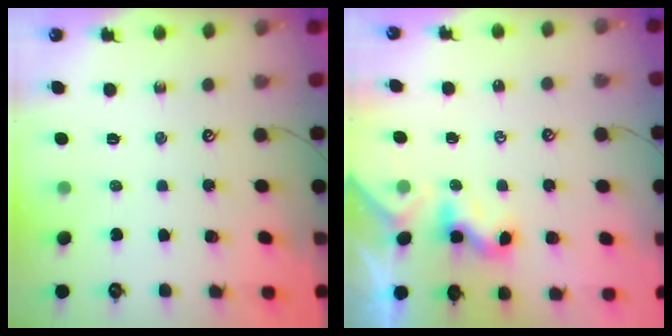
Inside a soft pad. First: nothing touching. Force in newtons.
{"total": 2.3, "press": 2.3, "slide": 0.2}